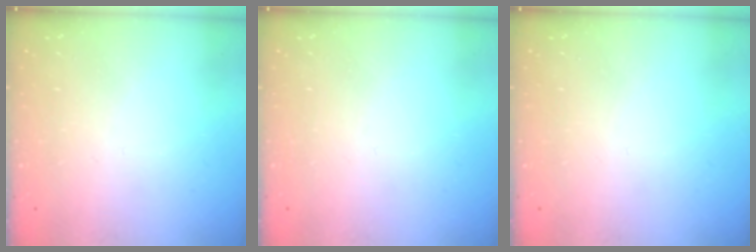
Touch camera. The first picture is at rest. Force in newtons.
{"total": 0.0}
{"total": 0.0}